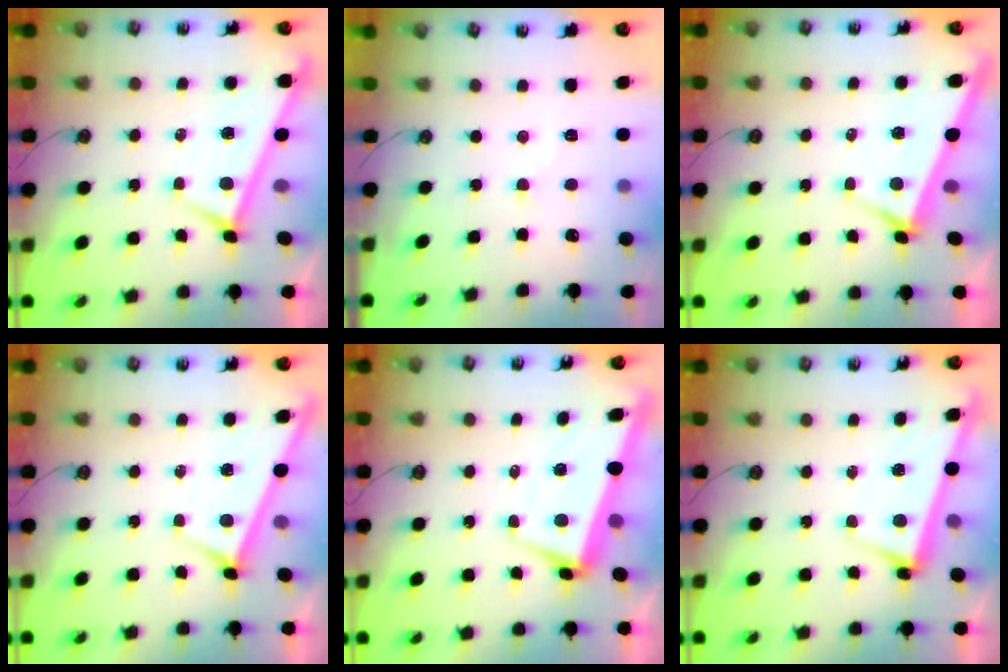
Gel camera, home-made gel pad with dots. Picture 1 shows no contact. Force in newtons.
{"total": 1.1, "press": 1.0, "slide": 0.4}
{"total": 3.8, "press": 3.8, "slide": 0.2}
{"total": 3.0, "press": 3.0, "slide": 0.3}
{"total": 1.4, "press": 0.6, "slide": 1.3}
{"total": 2.5, "press": 2.4, "slide": 0.9}